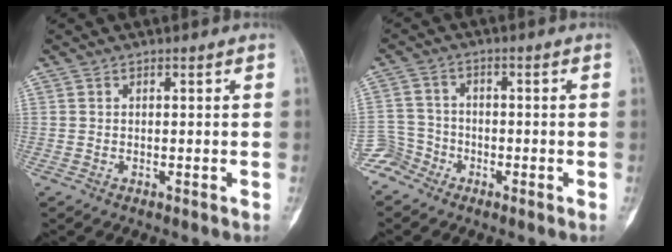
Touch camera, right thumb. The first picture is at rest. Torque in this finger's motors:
{"motor_torque": [0.04, 0.10, -0.14, -0.50, 0.00]}